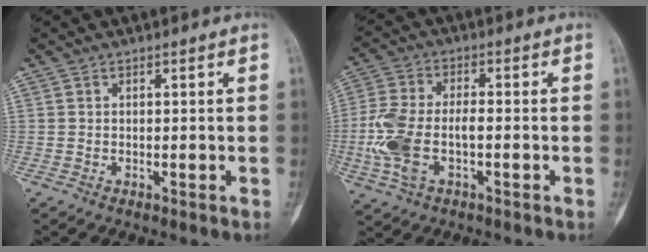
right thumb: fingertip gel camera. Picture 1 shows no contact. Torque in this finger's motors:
{"motor_torque": [-0.13, 0.79, 0.55, 0.46, 0.28]}